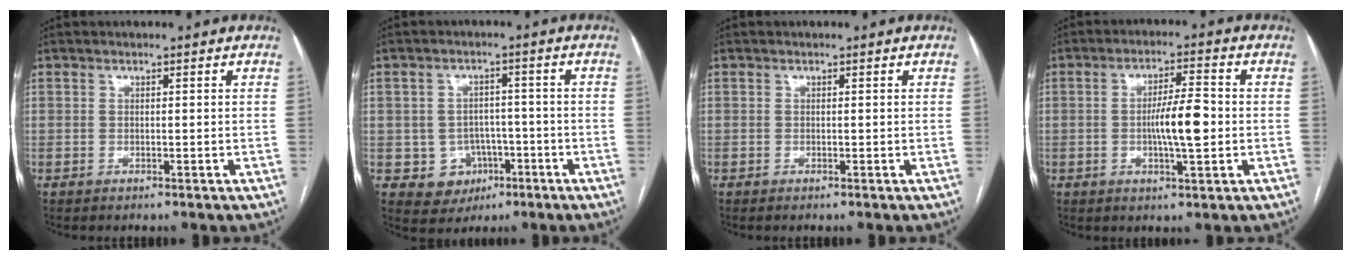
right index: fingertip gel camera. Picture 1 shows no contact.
{"total": 6.2, "force": [-2.1, 5.7, 1.1], "torque": [-0.009, 0.015, -0.018]}
{"total": 0.0}
{"total": 7.3, "force": [-0.8, 1.1, 7.2], "torque": [-0.125, 0.004, -0.015]}